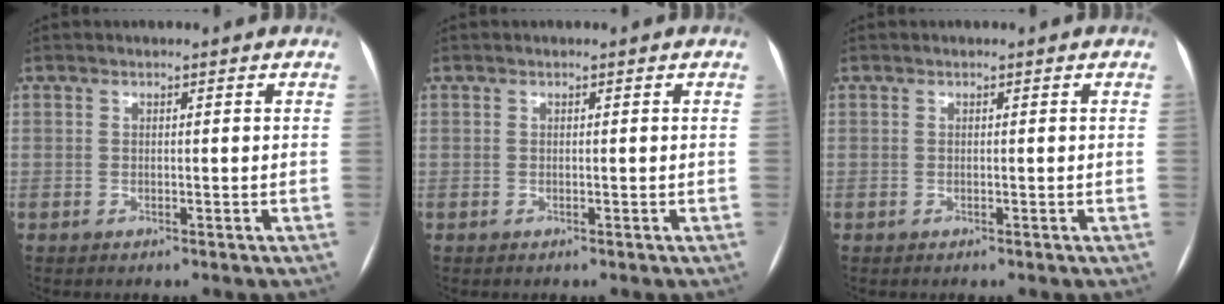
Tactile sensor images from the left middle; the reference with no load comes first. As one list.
[{"total": 0.0}, {"total": 0.0}]